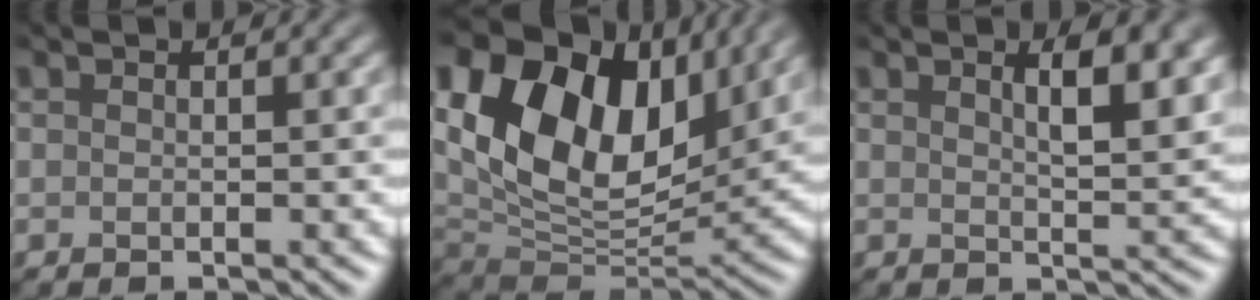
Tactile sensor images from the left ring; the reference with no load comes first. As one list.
[{"total": 15.9, "force": [6.6, 9.7, 10.7], "torque": [-0.221, 0.024, 0.124]}, {"total": 4.2, "force": [1.9, 1.2, 3.6], "torque": [-0.048, 0.000, 0.029]}]